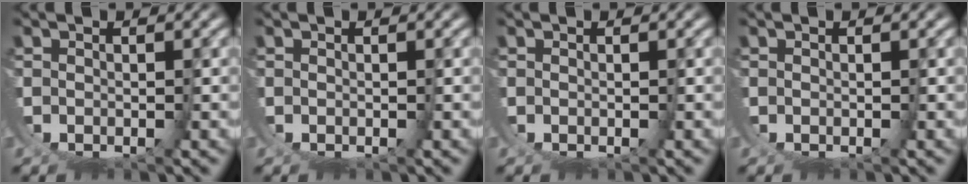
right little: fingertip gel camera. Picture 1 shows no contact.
{"total": 0.0}
{"total": 0.0}
{"total": 0.0}